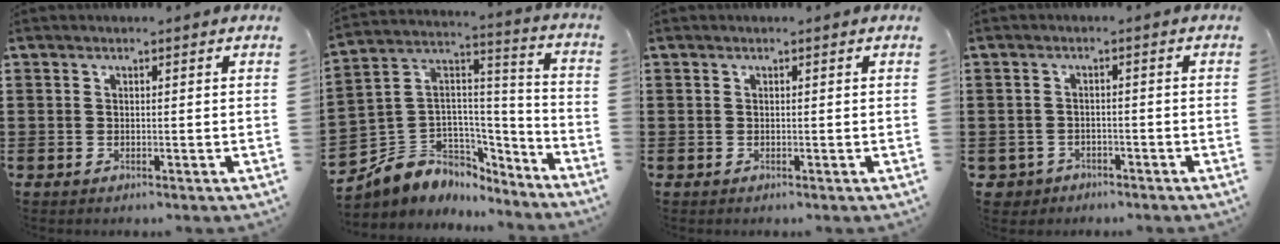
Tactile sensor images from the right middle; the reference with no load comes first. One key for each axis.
{"total": 5.9, "fx": -3.8, "fy": 4.4, "fz": -0.6, "tx": -0.034, "ty": -0.024, "tz": -0.081}
{"total": 0.0}
{"total": 2.4, "fx": -2.1, "fy": 1.1, "fz": -0.3, "tx": -0.005, "ty": -0.002, "tz": -0.048}